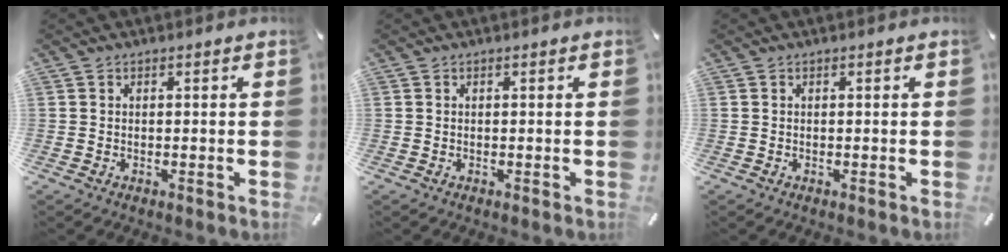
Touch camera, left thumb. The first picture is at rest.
{"total": 0.0}
{"total": 0.0}